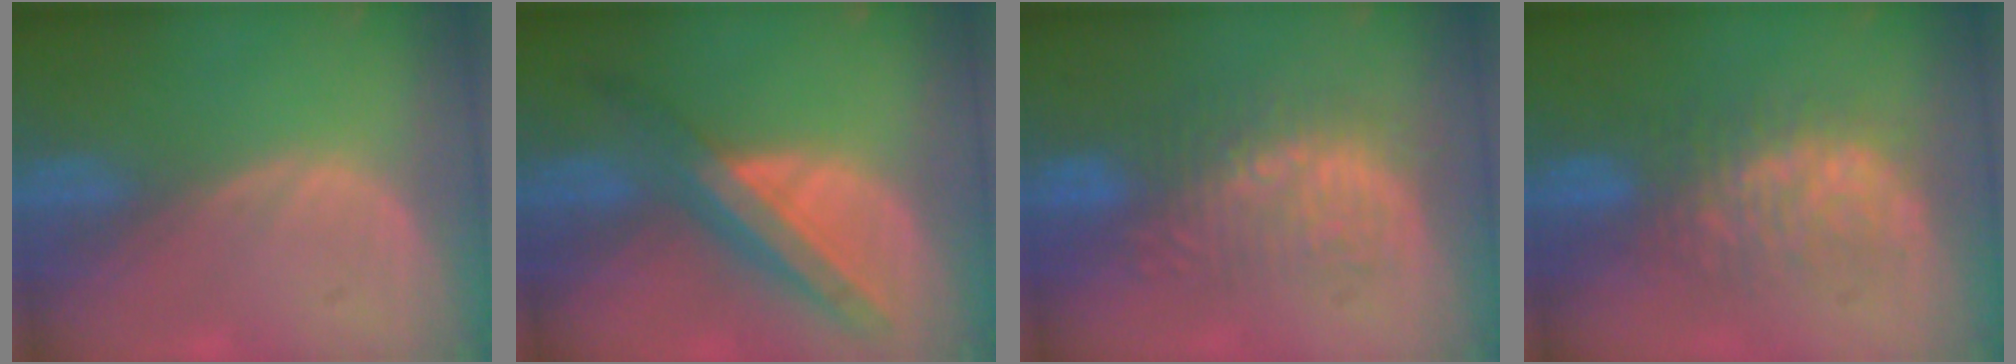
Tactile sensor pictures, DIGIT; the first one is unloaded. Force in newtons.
{"total": 8.1, "press": 7.2, "slide": 3.7}
{"total": 8.8, "press": 8.5, "slide": 2.3}
{"total": 7.8, "press": 7.7, "slide": 1.4}